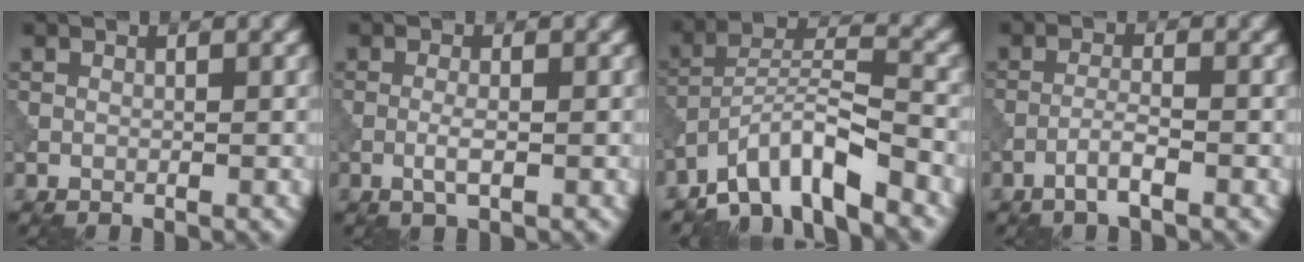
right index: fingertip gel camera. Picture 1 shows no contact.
{"total": 1.7, "force": [-0.5, 0.3, 1.6], "torque": [-0.035, 0.000, -0.014]}
{"total": 7.1, "force": [-5.6, 1.3, 4.1], "torque": [-0.065, 0.009, -0.107]}
{"total": 2.1, "force": [-1.2, 0.2, 1.7], "torque": [-0.031, 0.009, -0.029]}